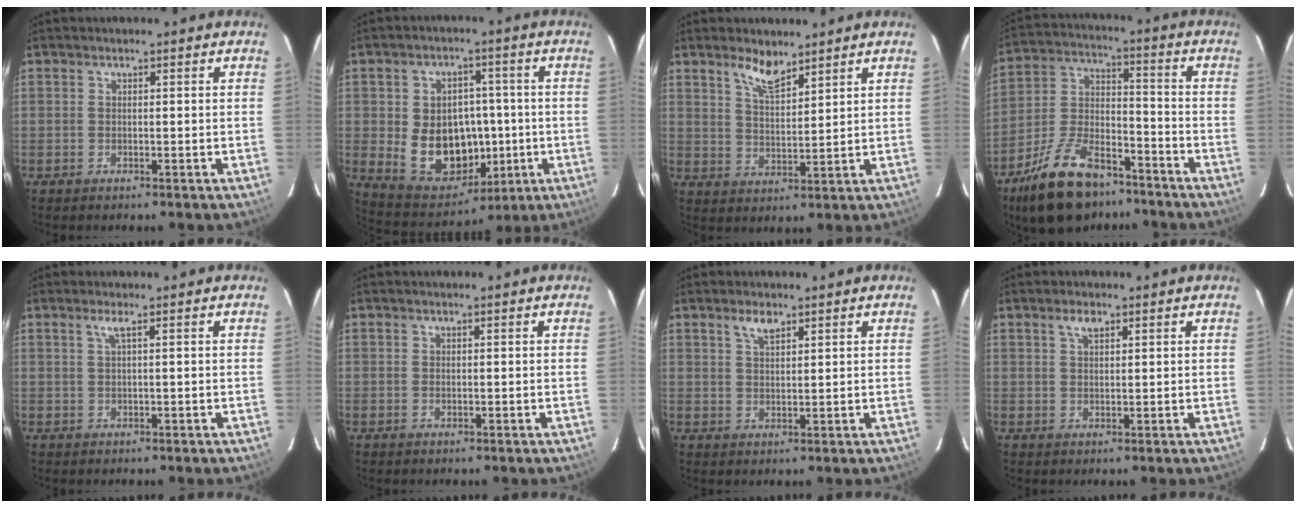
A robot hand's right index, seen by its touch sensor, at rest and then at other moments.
{"total": 14.6, "force": [-1.7, 11.6, 8.8], "torque": [-0.185, 0.007, 0.001]}
{"total": 5.7, "force": [4.5, 1.6, 3.2], "torque": [-0.057, -0.001, 0.085]}
{"total": 18.4, "force": [-12.7, 8.5, 10.3], "torque": [-0.207, 0.007, -0.217]}
{"total": 1.3, "force": [0.4, -0.5, 1.1], "torque": [-0.014, 0.003, 0.006]}
{"total": 0.0}
{"total": 2.9, "force": [2.0, 1.2, 1.8], "torque": [-0.032, 0.006, 0.039]}
{"total": 2.2, "force": [1.3, 1.0, 1.4], "torque": [-0.026, 0.006, 0.025]}